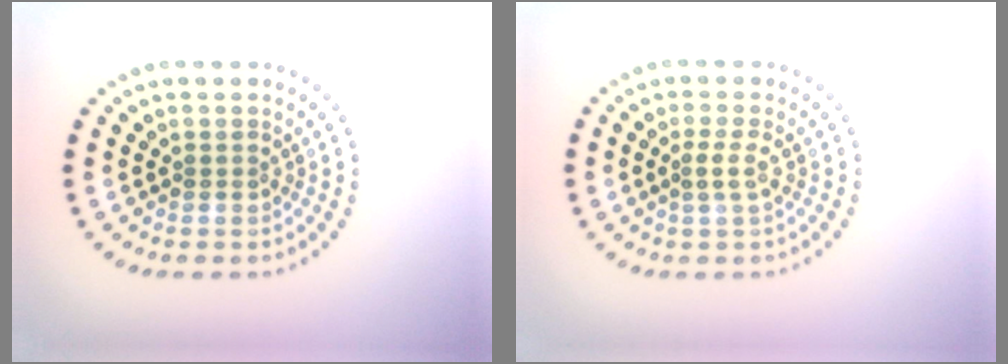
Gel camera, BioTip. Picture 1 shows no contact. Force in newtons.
{"total": 1.7, "press": 1.3, "slide": 1.0}